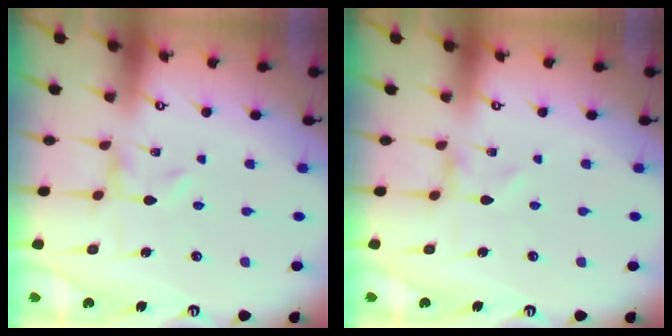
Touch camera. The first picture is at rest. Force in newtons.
{"total": 0.0}